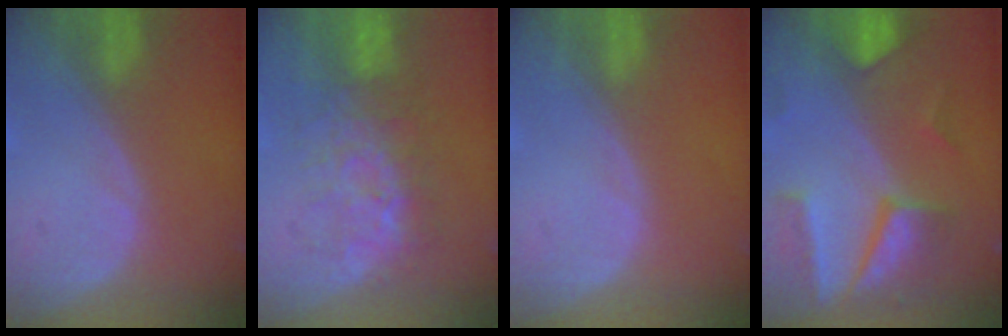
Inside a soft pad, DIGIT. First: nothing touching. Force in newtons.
{"total": 8.0, "press": 7.7, "slide": 2.0}
{"total": 0.0}
{"total": 8.7, "press": 7.8, "slide": 3.9}